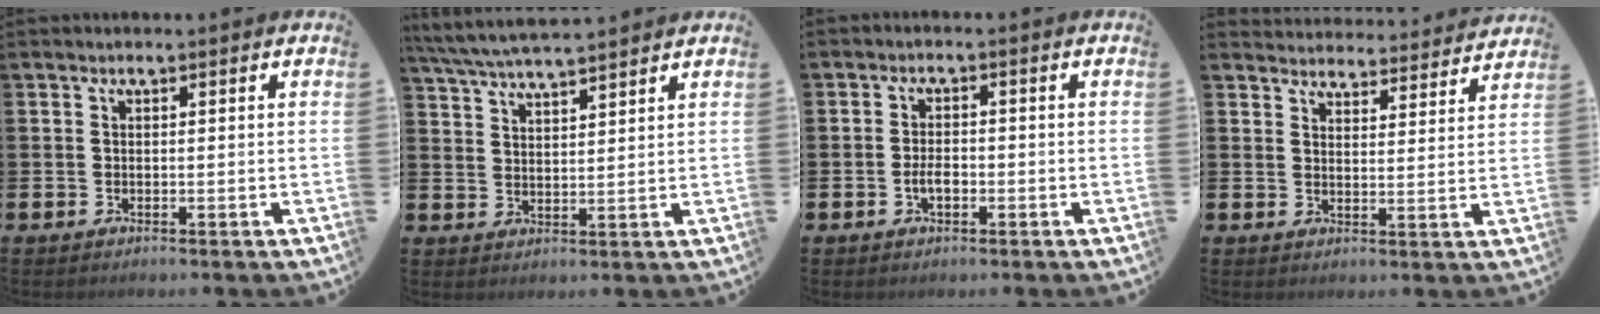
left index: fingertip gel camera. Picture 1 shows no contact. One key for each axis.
{"total": 5.8, "fx": 5.5, "fy": 0.3, "fz": 1.6, "tx": -0.049, "ty": -0.022, "tz": 0.100}
{"total": 2.5, "fx": -0.7, "fy": 1.3, "fz": 2.0, "tx": -0.033, "ty": 0.002, "tz": -0.014}
{"total": 4.2, "fx": 4.2, "fy": 0.6, "fz": -0.2, "tx": -0.007, "ty": -0.033, "tz": 0.073}